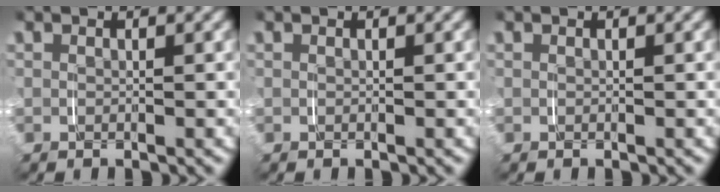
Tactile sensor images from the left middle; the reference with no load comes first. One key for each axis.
{"total": 0.0}
{"total": 0.0}